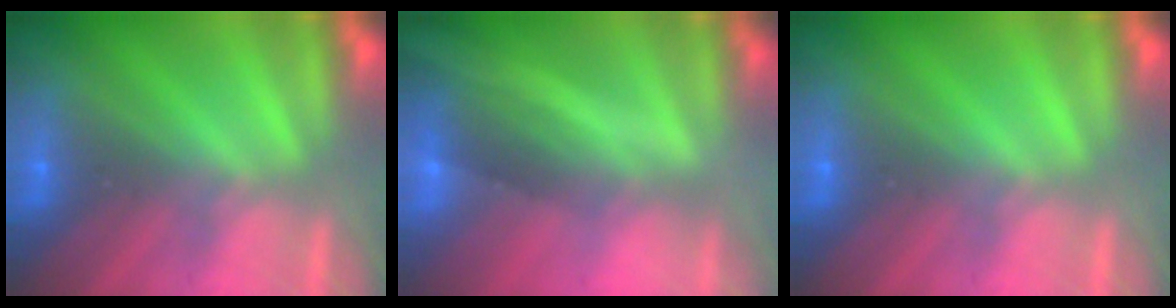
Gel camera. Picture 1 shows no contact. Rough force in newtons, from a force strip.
{"total": 2.1}
{"total": 0.0}